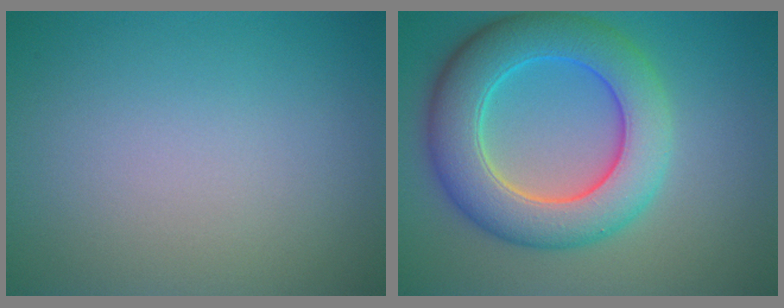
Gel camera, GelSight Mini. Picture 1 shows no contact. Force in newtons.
{"total": 8.6, "press": 8.6, "slide": 0.5}